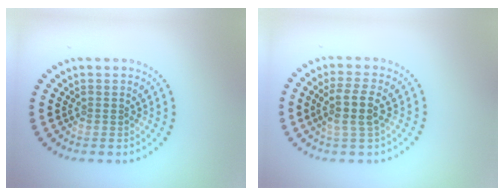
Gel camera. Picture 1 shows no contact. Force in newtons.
{"total": 3.0, "press": 2.7, "slide": 1.4}